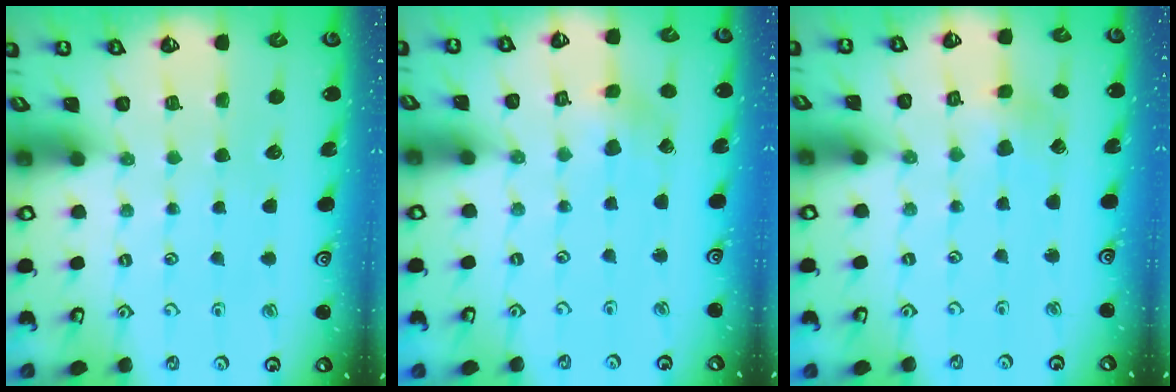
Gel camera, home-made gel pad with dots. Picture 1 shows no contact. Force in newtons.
{"total": 2.0, "press": 2.0, "slide": 0.1}
{"total": 2.0, "press": 1.9, "slide": 0.3}